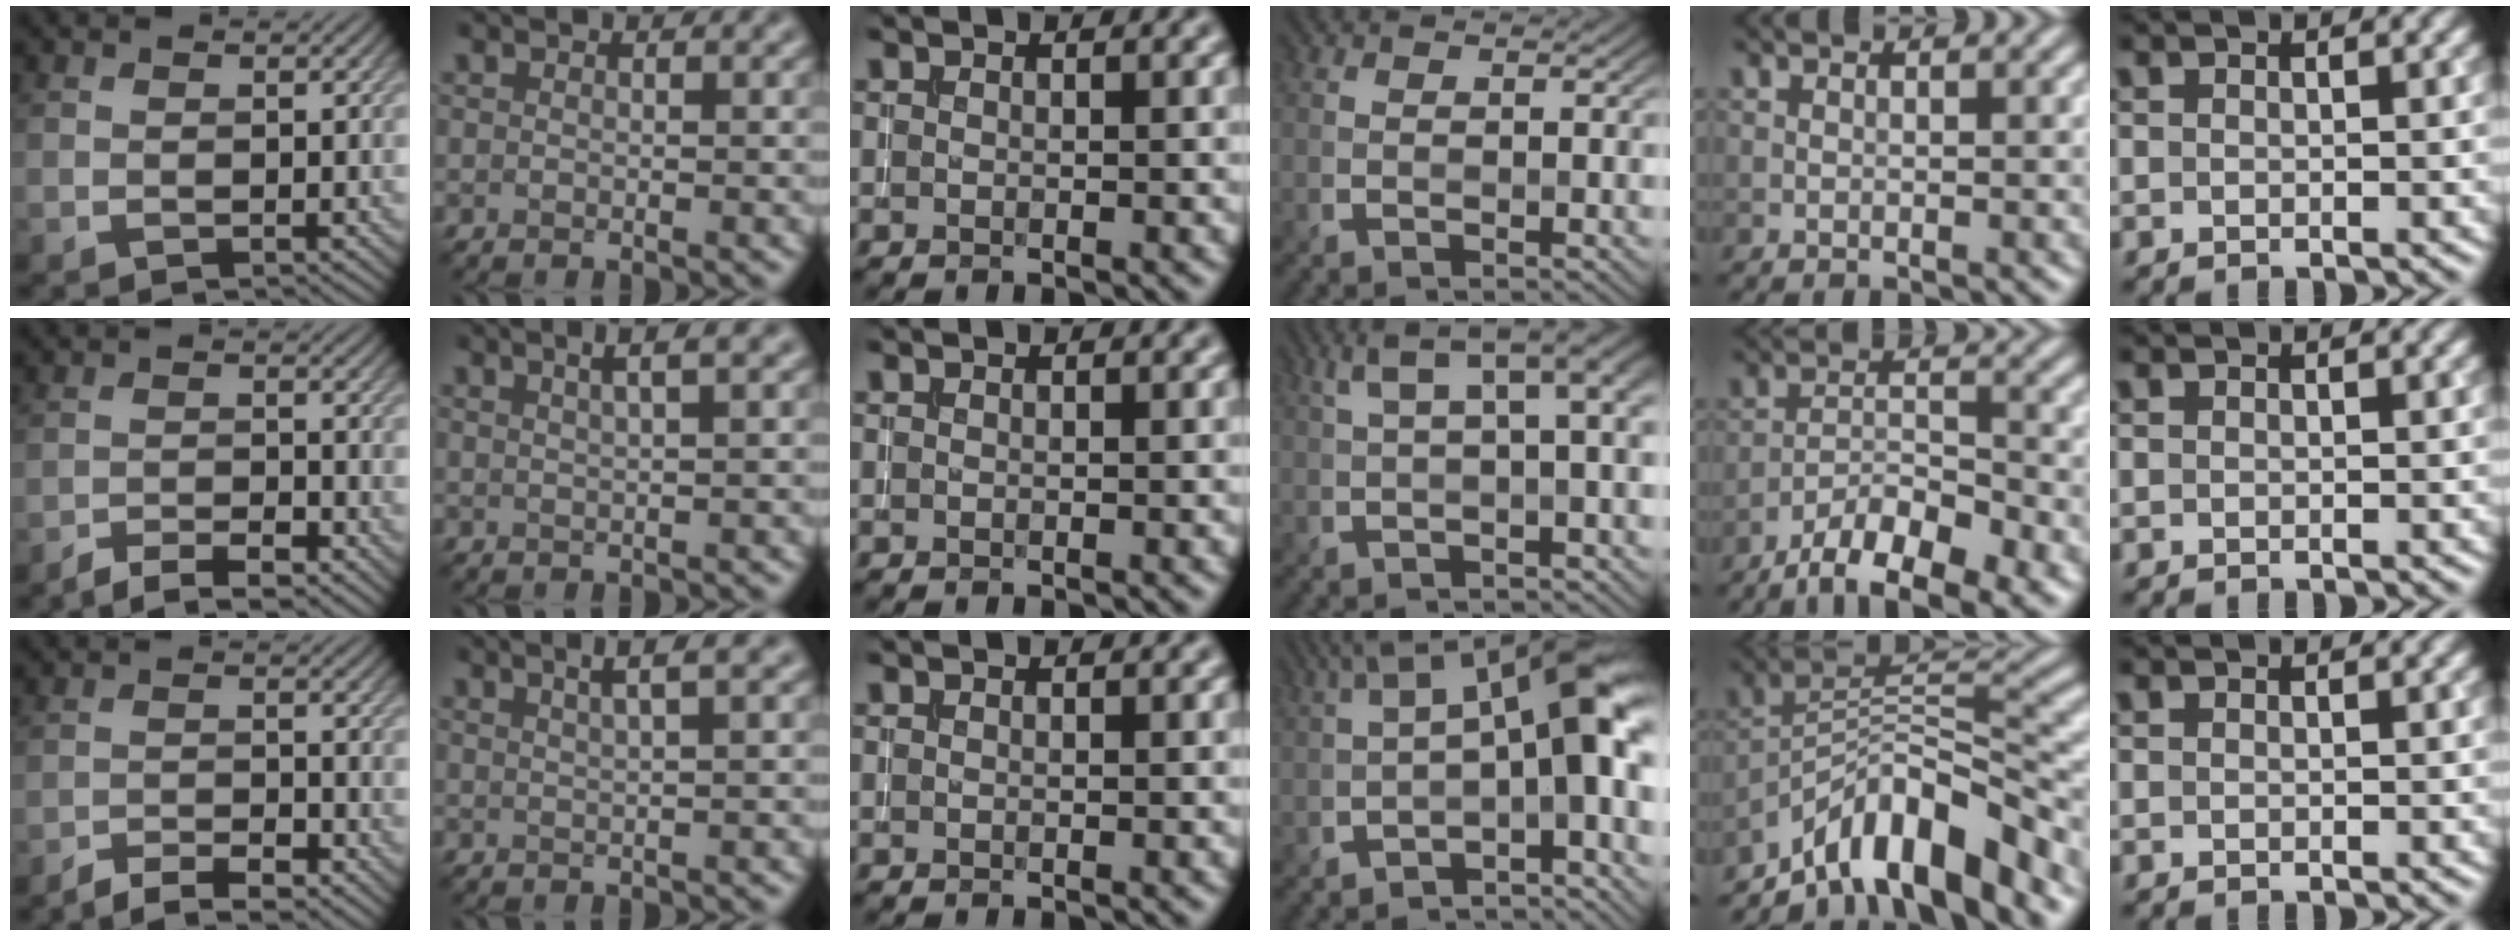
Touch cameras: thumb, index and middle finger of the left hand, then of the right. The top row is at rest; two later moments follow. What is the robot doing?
{"motion": "pour", "object": "almond"}